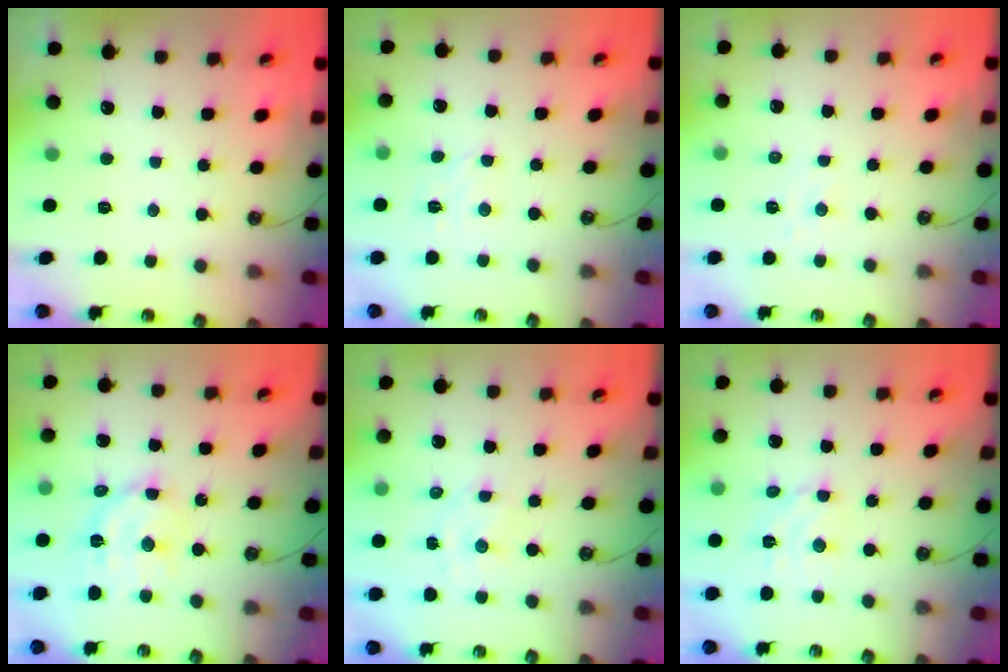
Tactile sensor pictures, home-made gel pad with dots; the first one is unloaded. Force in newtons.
{"total": 2.8, "press": 2.7, "slide": 0.5}
{"total": 4.2, "press": 4.2, "slide": 0.5}
{"total": 12.6, "press": 12.5, "slide": 1.2}
{"total": 2.0, "press": 2.0, "slide": 0.5}
{"total": 4.6, "press": 4.6, "slide": 0.1}